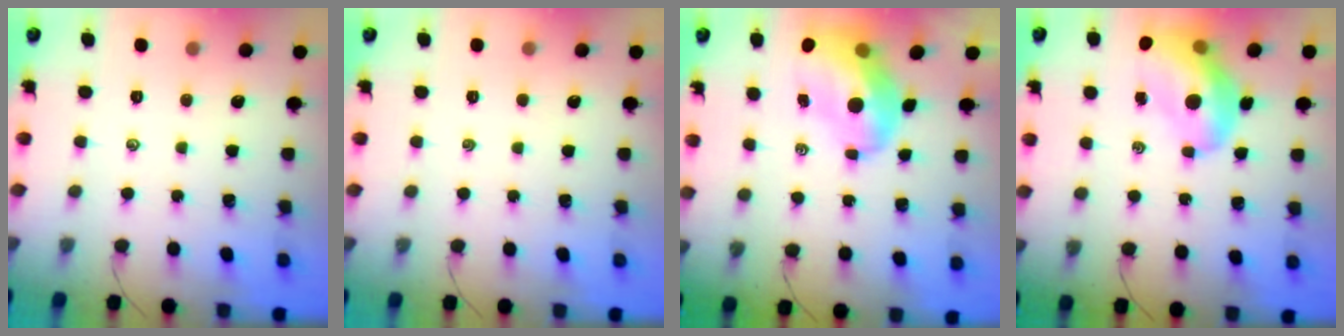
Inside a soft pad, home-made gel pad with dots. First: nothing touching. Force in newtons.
{"total": 0.0}
{"total": 12.6, "press": 12.0, "slide": 3.9}
{"total": 13.4, "press": 12.8, "slide": 3.9}